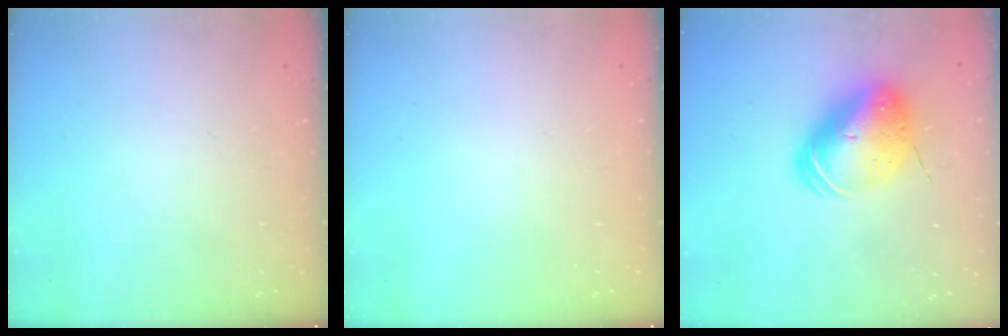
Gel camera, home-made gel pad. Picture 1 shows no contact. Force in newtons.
{"total": 0.0}
{"total": 13.5, "press": 13.2, "slide": 2.6}